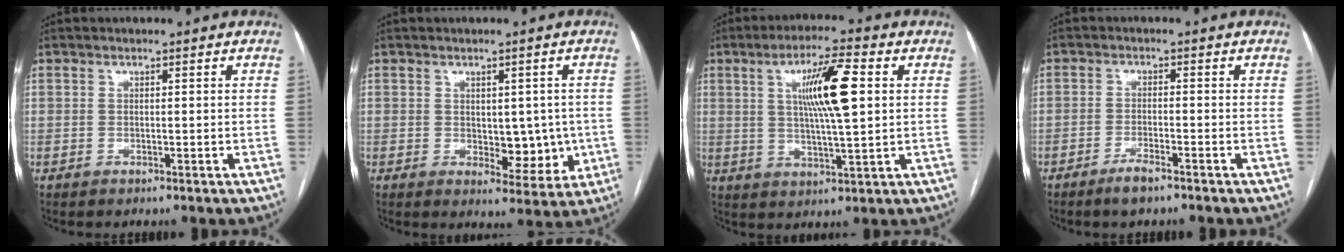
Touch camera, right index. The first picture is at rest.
{"total": 6.9, "force": [-0.3, 3.8, 5.8], "torque": [-0.059, 0.001, 0.008]}
{"total": 10.7, "force": [2.5, 0.9, 10.3], "torque": [-0.180, 0.005, 0.043]}
{"total": 3.3, "force": [-2.5, 0.4, 2.1], "torque": [-0.043, -0.002, -0.045]}